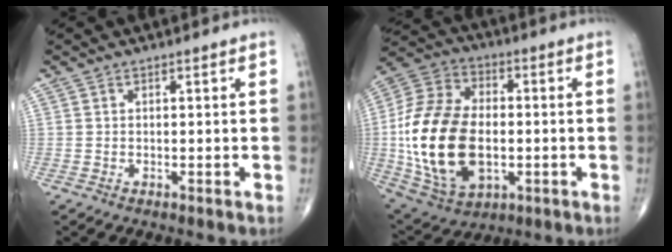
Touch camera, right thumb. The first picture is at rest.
{"total": 23.3, "force": [-2.2, 14.4, 18.2], "torque": [-0.356, 0.006, -0.028]}